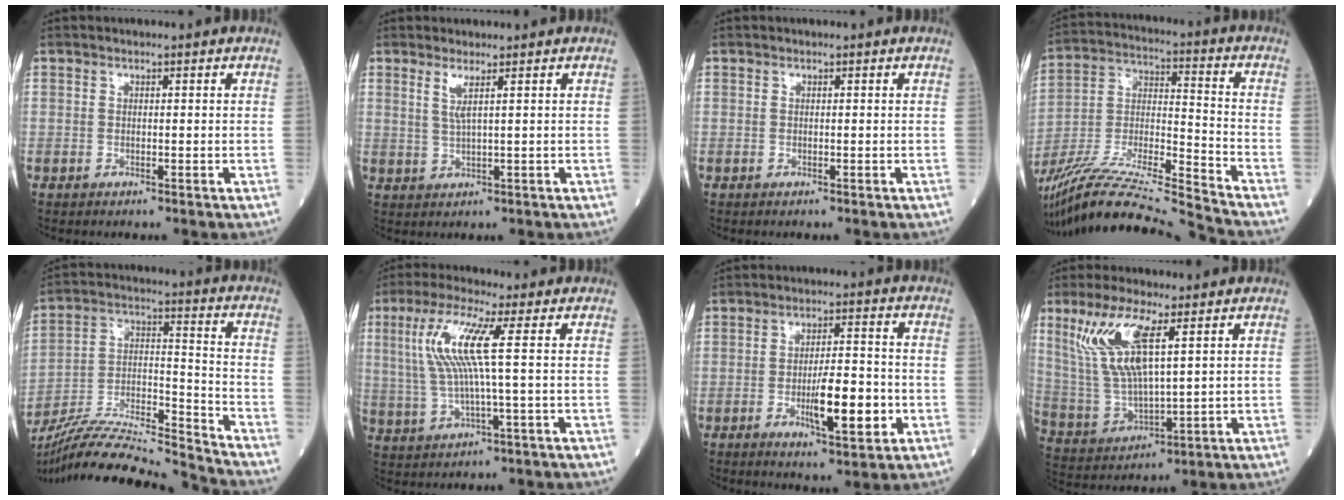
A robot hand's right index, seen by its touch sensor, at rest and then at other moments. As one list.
[{"total": 2.3, "force": [1.2, -0.3, 1.9], "torque": [-0.045, -0.006, 0.028]}, {"total": 0.0}, {"total": 21.8, "force": [-20.0, -1.9, 8.5], "torque": [-0.191, -0.028, -0.352]}, {"total": 20.2, "force": [-19.1, -1.0, 6.5], "torque": [-0.136, 0.001, -0.328]}, {"total": 9.3, "force": [2.1, -0.1, 9.1], "torque": [-0.203, 0.012, 0.044]}, {"total": 8.7, "force": [-2.4, 1.7, 8.1], "torque": [-0.135, -0.005, -0.035]}, {"total": 11.9, "force": [5.2, 2.6, 10.4], "torque": [-0.240, 0.003, 0.112]}]